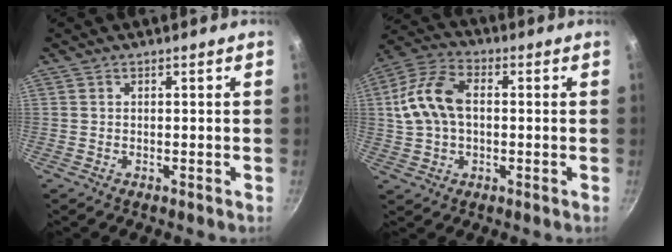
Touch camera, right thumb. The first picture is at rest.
{"total": 12.3, "force": [0.9, 8.0, 9.3], "torque": [-0.174, 0.027, 0.005]}